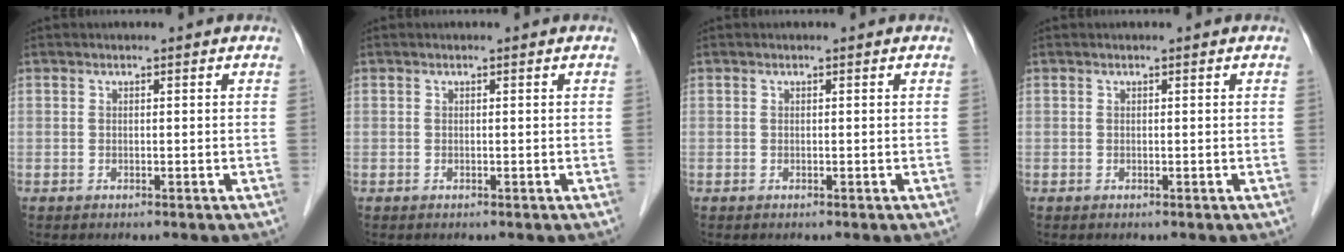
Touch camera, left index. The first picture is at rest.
{"total": 0.0}
{"total": 0.0}
{"total": 0.0}